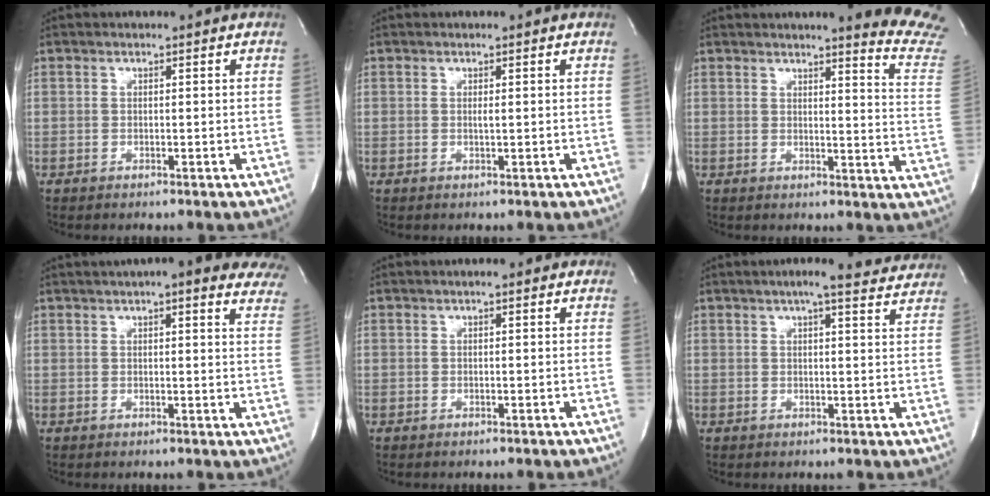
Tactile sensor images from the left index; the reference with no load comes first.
{"total": 0.6, "force": [0.1, 0.0, 0.5], "torque": [-0.013, -0.001, 0.002]}
{"total": 13.3, "force": [12.5, -1.1, 4.5], "torque": [-0.047, -0.111, 0.117]}
{"total": 15.7, "force": [12.4, 3.2, 9.0], "torque": [-0.111, 0.023, 0.136]}
{"total": 1.2, "force": [0.6, 0.4, 0.9], "torque": [-0.017, 0.003, 0.004]}
{"total": 10.2, "force": [8.9, 1.3, 4.8], "torque": [-0.061, 0.009, 0.093]}